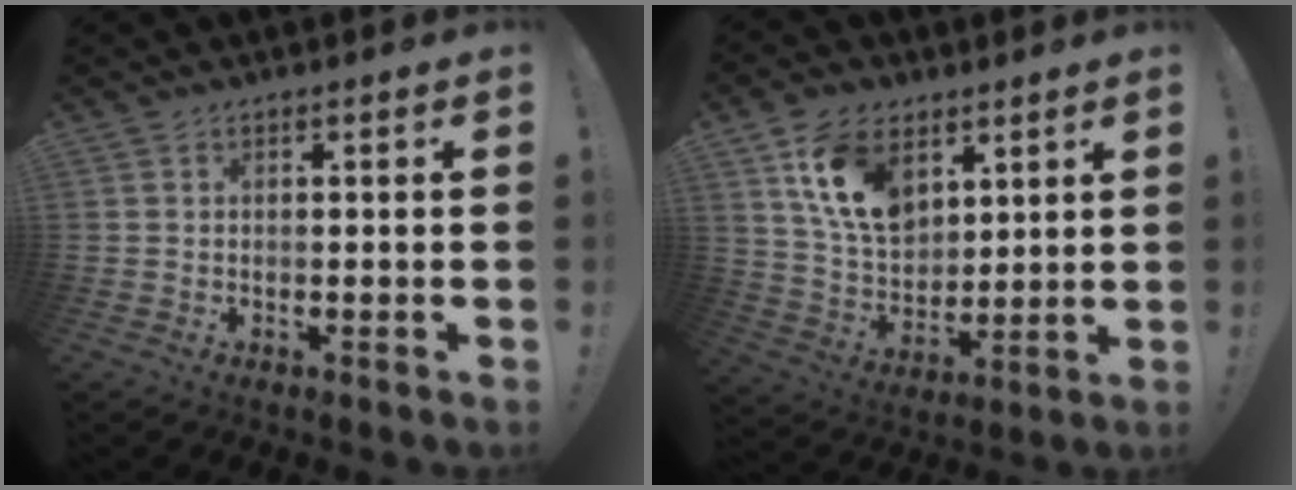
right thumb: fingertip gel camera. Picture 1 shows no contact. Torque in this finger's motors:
{"motor_torque": [2.06, 2.19, 0.26, -0.22, 0.17]}